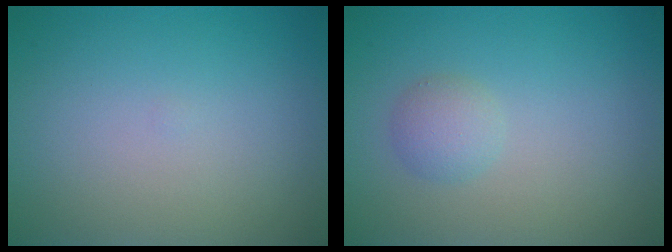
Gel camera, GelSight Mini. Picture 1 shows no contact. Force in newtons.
{"total": 1.7, "press": 1.7, "slide": 0.1}